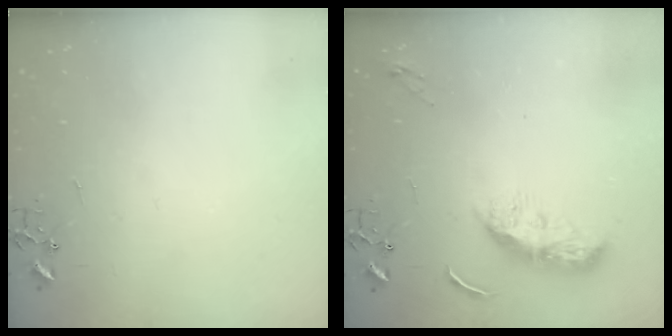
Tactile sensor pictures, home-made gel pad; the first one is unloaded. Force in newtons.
{"total": 10.1, "press": 10.1, "slide": 0.1}